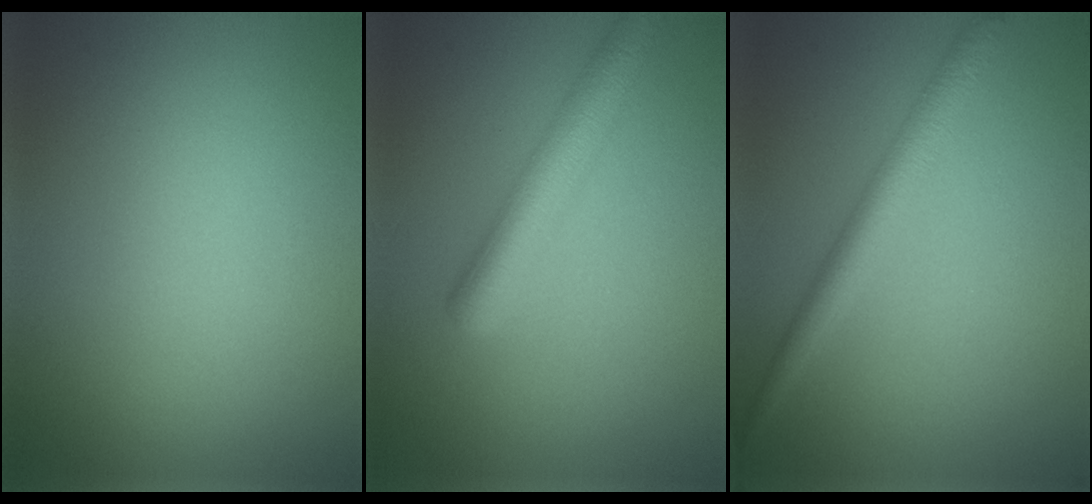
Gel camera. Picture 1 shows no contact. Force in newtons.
{"total": 4.5, "press": 4.5, "slide": 0.2}
{"total": 3.0, "press": 3.0, "slide": 0.1}